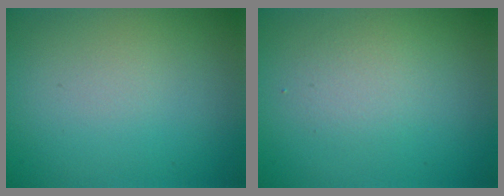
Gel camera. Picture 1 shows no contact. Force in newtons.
{"total": 1.9, "press": 1.9, "slide": 0.1}